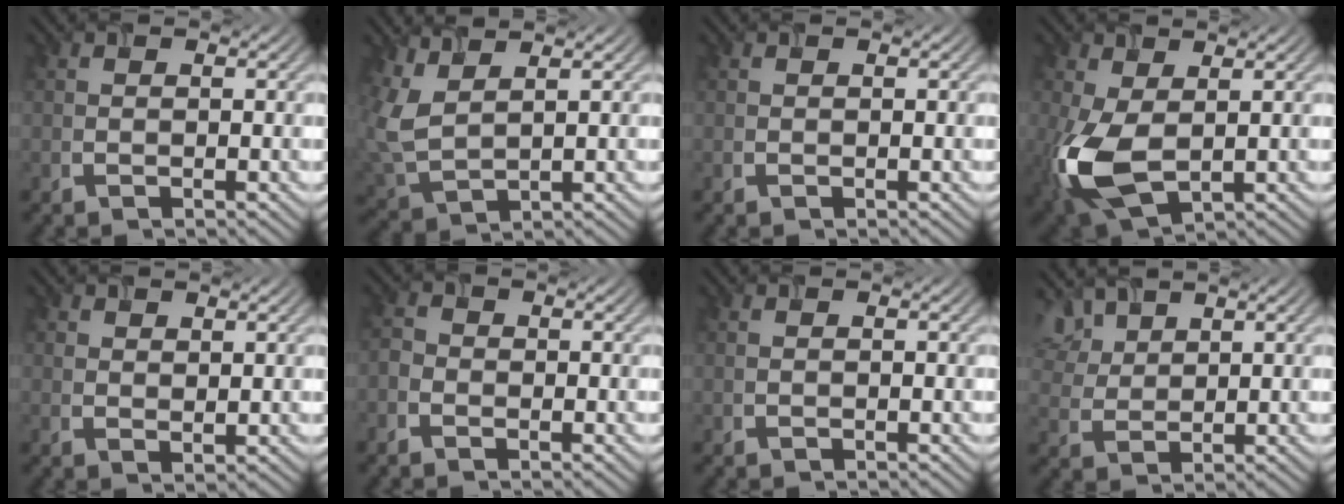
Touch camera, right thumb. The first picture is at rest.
{"total": 6.4, "force": [3.3, 2.9, 4.6], "torque": [-0.138, 0.001, 0.067]}
{"total": 0.0}
{"total": 9.3, "force": [-0.9, 5.5, 7.5], "torque": [-0.203, -0.016, -0.015]}
{"total": 2.0, "force": [1.5, 1.0, 0.9], "torque": [-0.023, -0.005, 0.034]}
{"total": 1.7, "force": [-1.2, 1.2, 0.6], "torque": [-0.014, 0.000, -0.030]}
{"total": 0.0}
{"total": 5.6, "force": [4.1, 2.8, 2.6], "torque": [-0.073, 0.010, 0.088]}